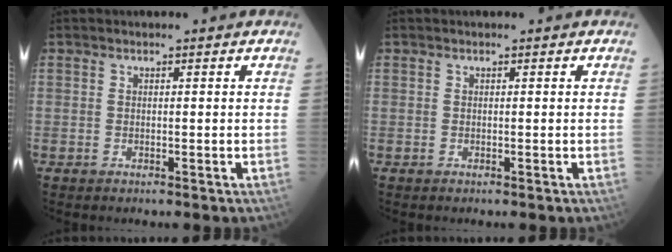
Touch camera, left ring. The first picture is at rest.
{"total": 0.0}